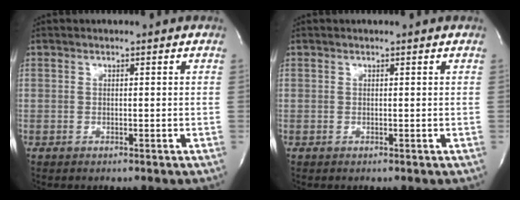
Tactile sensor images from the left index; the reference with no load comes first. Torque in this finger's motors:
{"motor_torque": [-0.01, 0.01, -0.25, -0.02]}